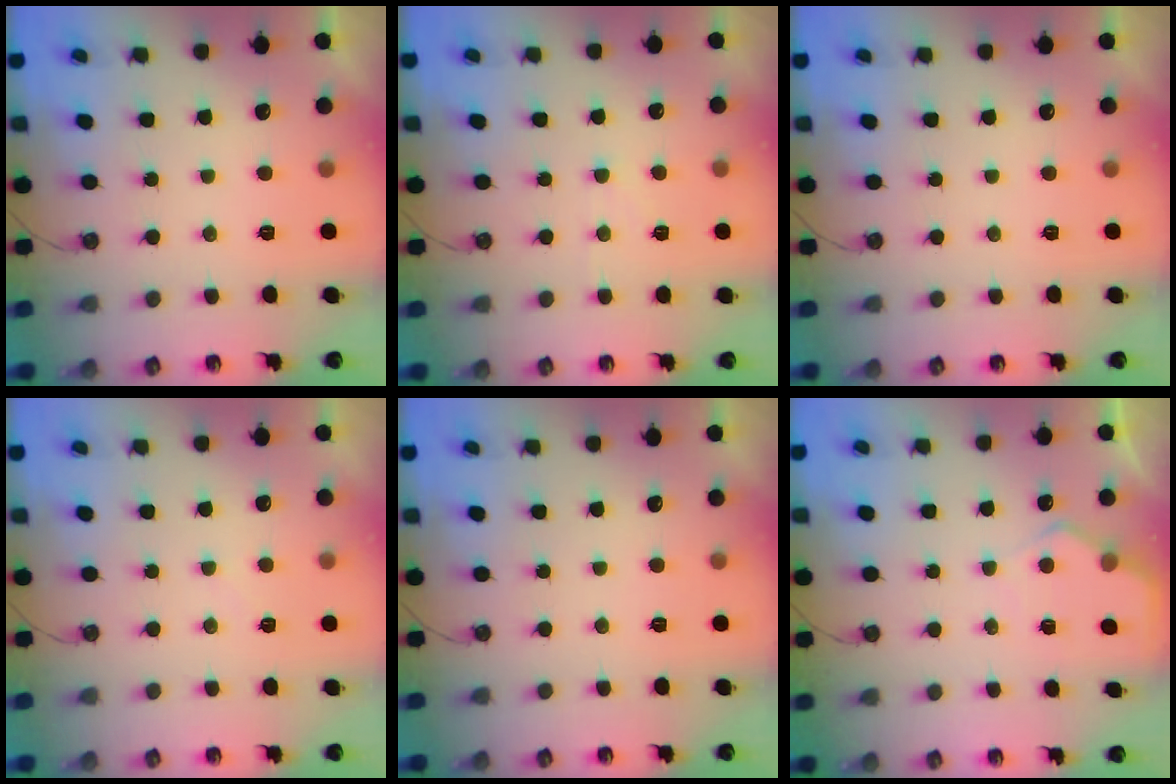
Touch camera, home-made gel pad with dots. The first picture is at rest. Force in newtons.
{"total": 2.8, "press": 2.7, "slide": 0.4}
{"total": 0.0}
{"total": 4.1, "press": 4.1, "slide": 0.6}
{"total": 0.0}
{"total": 6.8, "press": 6.7, "slide": 0.5}